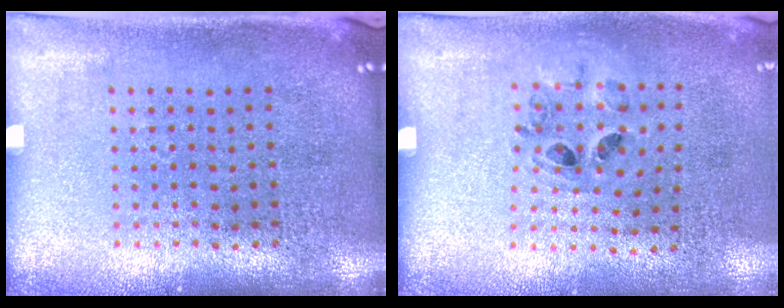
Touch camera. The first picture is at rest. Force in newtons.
{"total": 0.9, "press": 0.7, "slide": 0.4}